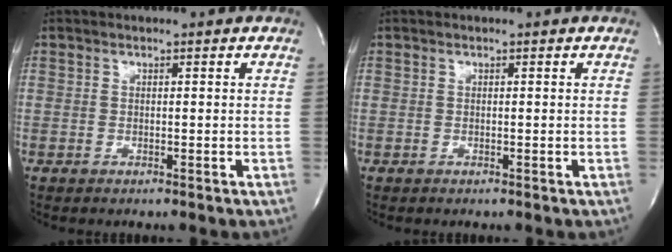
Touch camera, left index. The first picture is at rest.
{"total": 0.0}